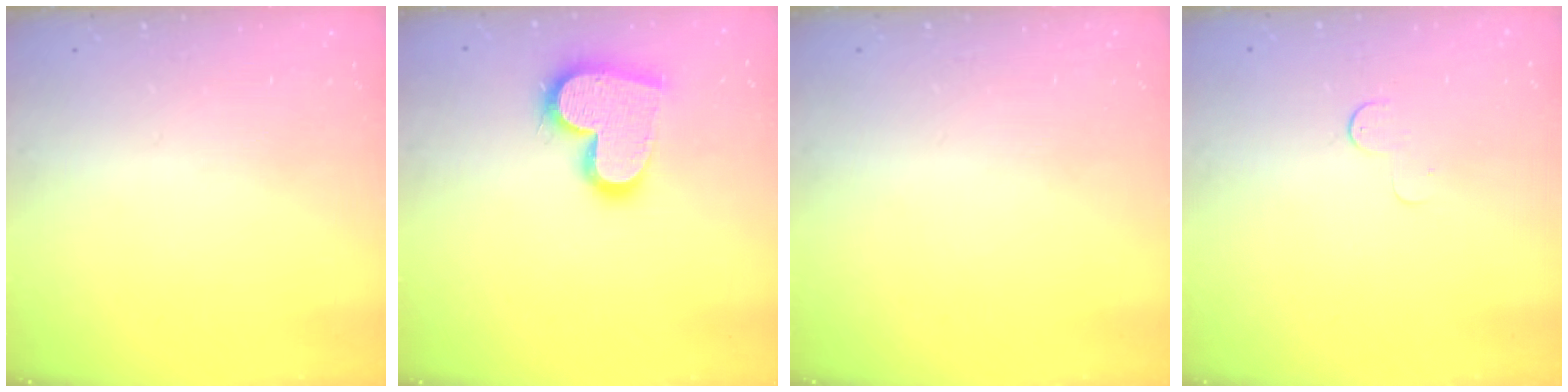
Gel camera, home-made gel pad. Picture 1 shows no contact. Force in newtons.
{"total": 16.2, "press": 16.2, "slide": 1.2}
{"total": 0.0}
{"total": 4.1, "press": 4.1, "slide": 0.4}